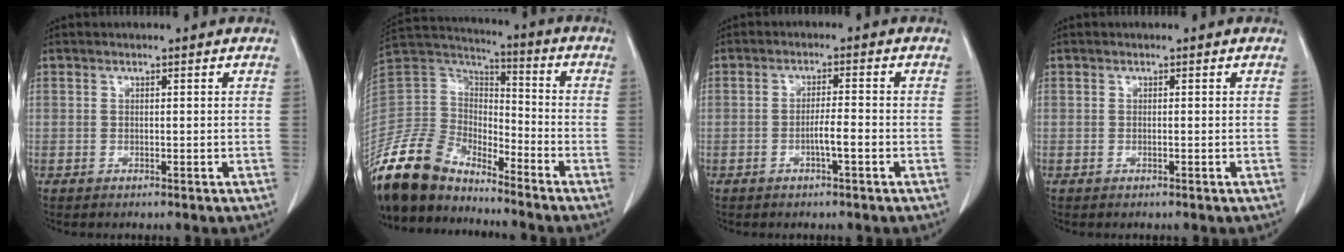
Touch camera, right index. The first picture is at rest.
{"total": 15.2, "force": [-13.8, 5.1, 4.2], "torque": [-0.093, 0.030, -0.270]}
{"total": 2.9, "force": [-1.3, 0.0, 2.6], "torque": [-0.042, 0.002, -0.024]}
{"total": 0.0}